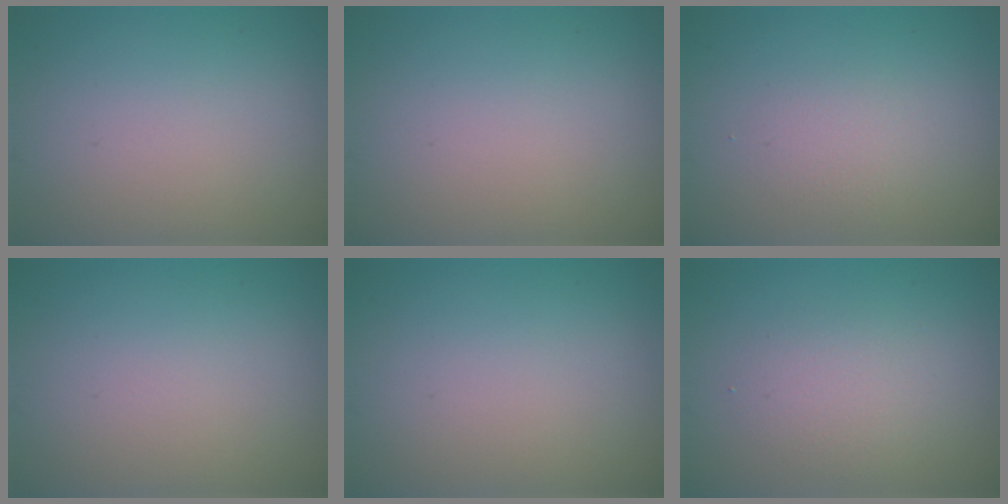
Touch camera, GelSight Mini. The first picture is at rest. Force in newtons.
{"total": 0.0}
{"total": 1.4, "press": 1.4, "slide": 0.0}
{"total": 0.0}
{"total": 0.0}
{"total": 2.2, "press": 2.2, "slide": 0.0}